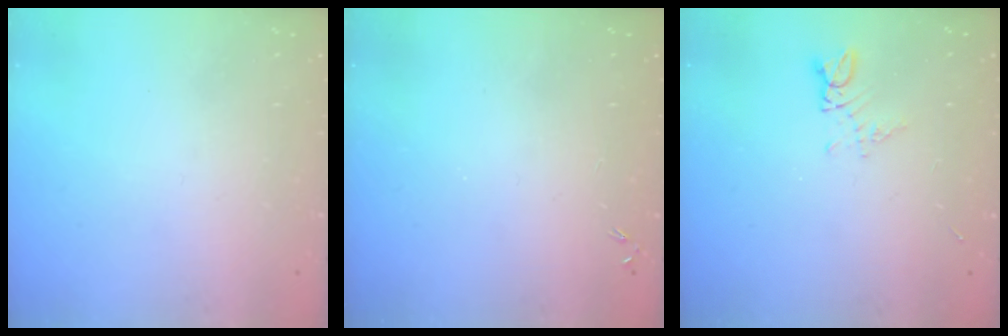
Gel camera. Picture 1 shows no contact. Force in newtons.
{"total": 0.0}
{"total": 4.7, "press": 4.6, "slide": 0.7}